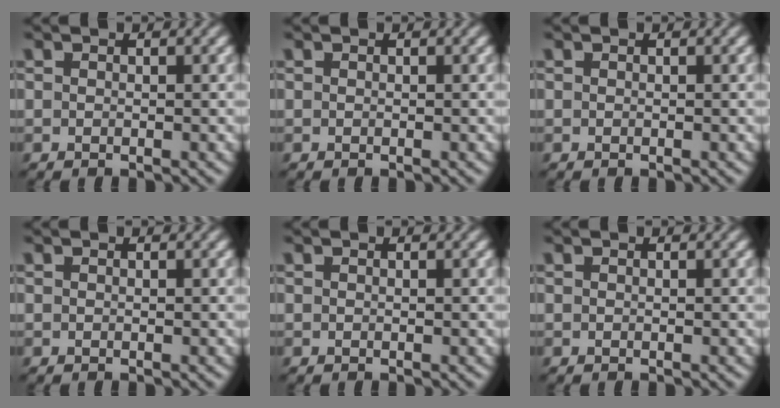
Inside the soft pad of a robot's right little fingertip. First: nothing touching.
{"total": 0.0}
{"total": 0.0}
{"total": 0.0}
{"total": 0.0}
{"total": 0.0}